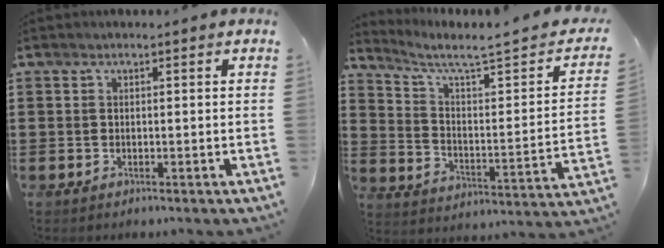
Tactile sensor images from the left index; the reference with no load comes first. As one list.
[{"total": 4.5, "force": [3.4, 0.1, 3.0], "torque": [-0.079, -0.032, 0.046]}]